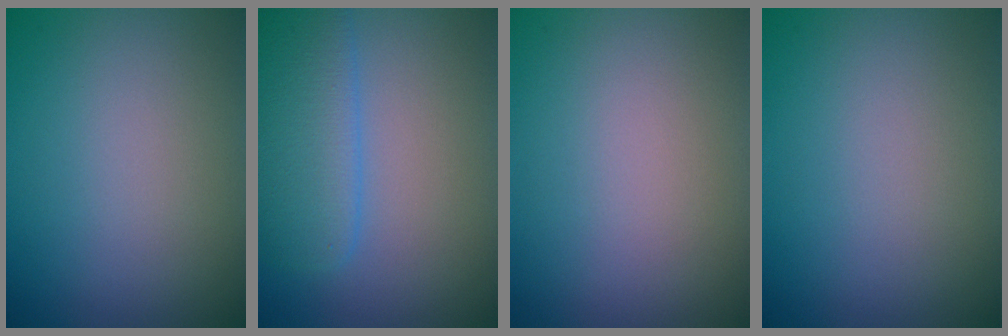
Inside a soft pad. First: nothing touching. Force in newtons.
{"total": 4.9, "press": 4.9, "slide": 0.1}
{"total": 0.0}
{"total": 0.0}